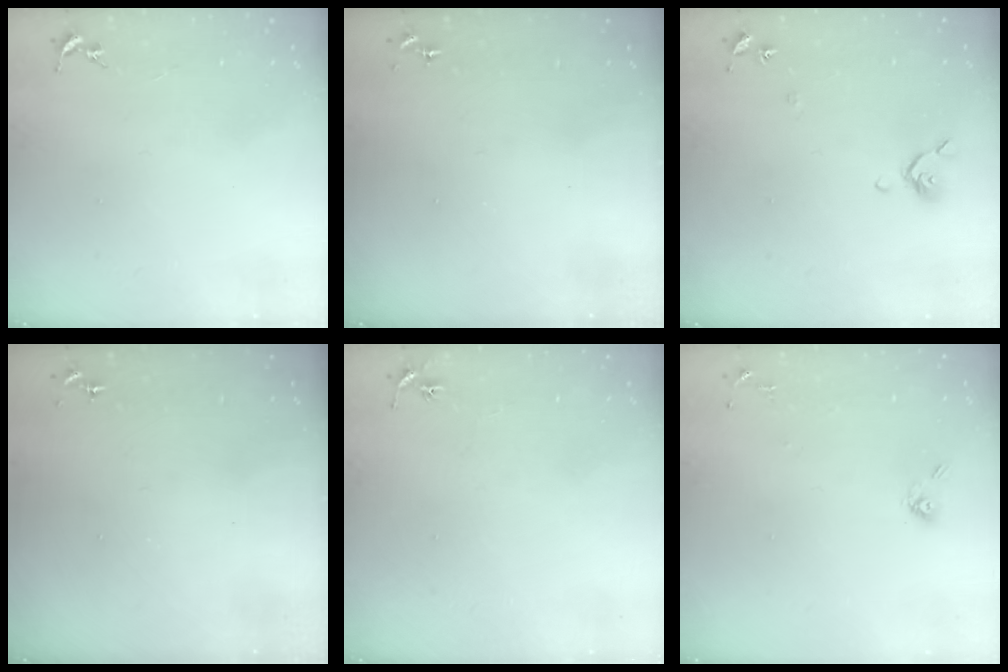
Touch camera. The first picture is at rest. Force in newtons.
{"total": 0.0}
{"total": 6.7, "press": 6.6, "slide": 1.0}
{"total": 0.0}
{"total": 2.9, "press": 2.9, "slide": 0.3}
{"total": 6.5, "press": 6.4, "slide": 1.5}